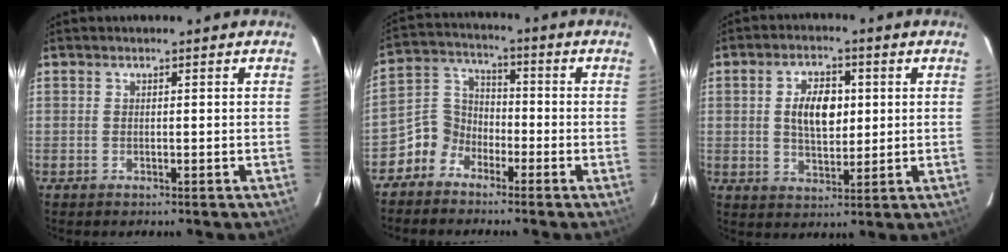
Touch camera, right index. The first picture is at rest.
{"total": 6.4, "force": [-4.1, 4.8, 0.9], "torque": [-0.023, 0.033, -0.096]}
{"total": 8.0, "force": [1.2, 4.5, 6.5], "torque": [-0.116, 0.011, 0.026]}